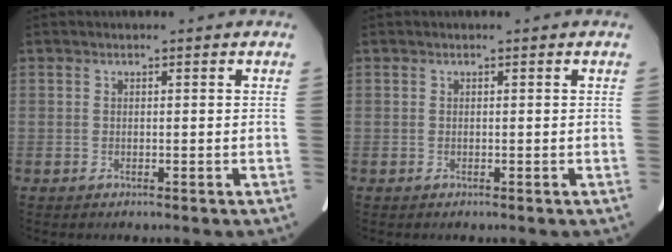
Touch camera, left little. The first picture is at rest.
{"total": 0.0}